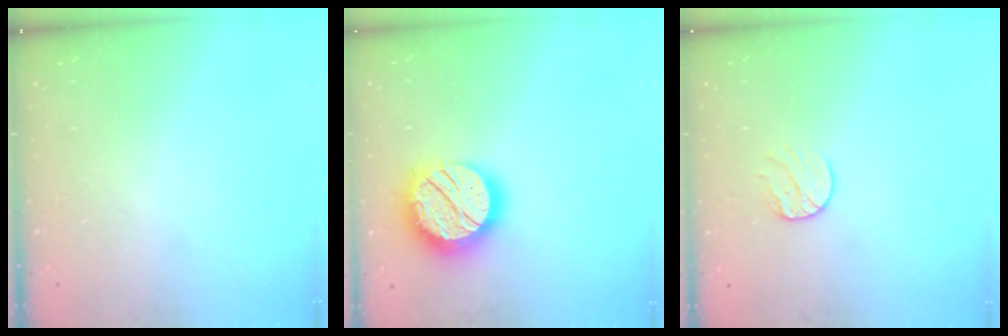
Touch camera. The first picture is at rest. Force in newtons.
{"total": 20.7, "press": 20.7, "slide": 1.2}
{"total": 8.0, "press": 8.0, "slide": 0.7}